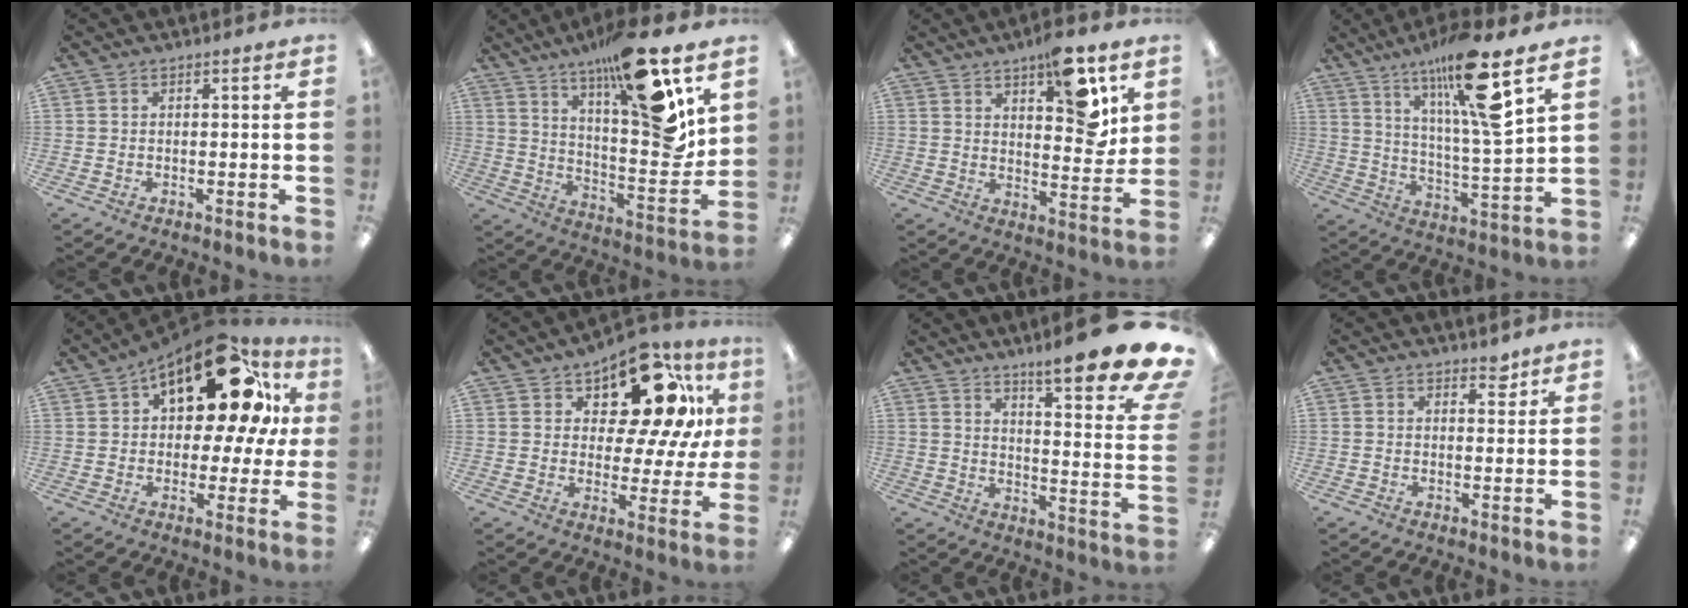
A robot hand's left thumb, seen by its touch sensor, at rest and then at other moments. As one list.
[{"total": 20.7, "force": [14.2, 3.6, 14.6], "torque": [-0.218, -0.105, 0.221]}, {"total": 12.8, "force": [7.4, 4.6, 9.4], "torque": [-0.105, -0.046, 0.115]}, {"total": 18.9, "force": [12.1, 2.7, 14.3], "torque": [-0.252, -0.051, 0.184]}, {"total": 20.7, "force": [11.0, 8.7, 15.2], "torque": [-0.225, -0.070, 0.177]}, {"total": 16.9, "force": [10.3, 7.1, 11.4], "torque": [-0.180, -0.062, 0.170]}, {"total": 14.3, "force": [10.8, 1.9, 9.2], "torque": [-0.133, -0.096, 0.171]}, {"total": 2.8, "force": [2.4, 1.1, 0.9], "torque": [0.003, -0.014, 0.038]}]